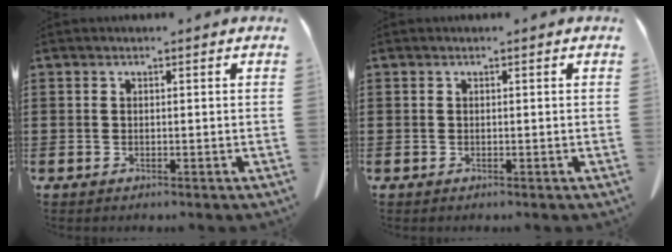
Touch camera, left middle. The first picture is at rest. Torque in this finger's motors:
{"motor_torque": [0.07, 0.03, 0.00, 0.01]}